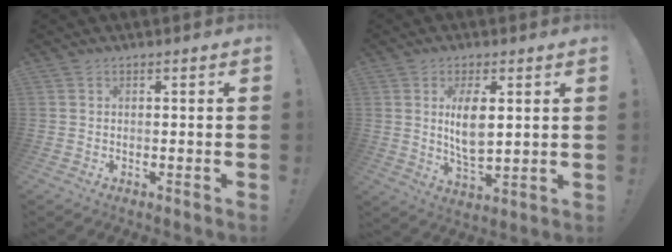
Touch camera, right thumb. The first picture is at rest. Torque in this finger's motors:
{"motor_torque": [2.19, 2.82, 1.33, -0.44, 0.59]}